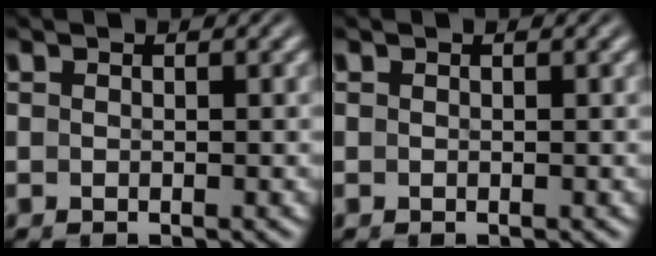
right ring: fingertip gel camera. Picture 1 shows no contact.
{"total": 0.0}